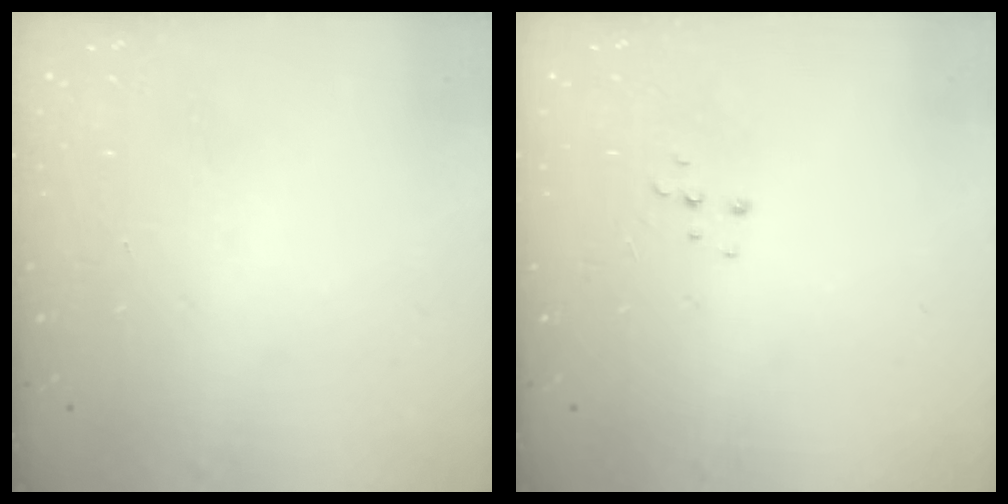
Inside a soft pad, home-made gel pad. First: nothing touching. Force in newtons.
{"total": 4.7, "press": 4.7, "slide": 0.4}